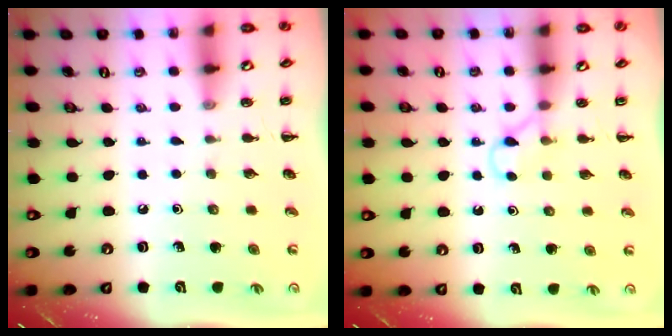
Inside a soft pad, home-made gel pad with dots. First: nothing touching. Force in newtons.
{"total": 2.9, "press": 2.8, "slide": 1.0}